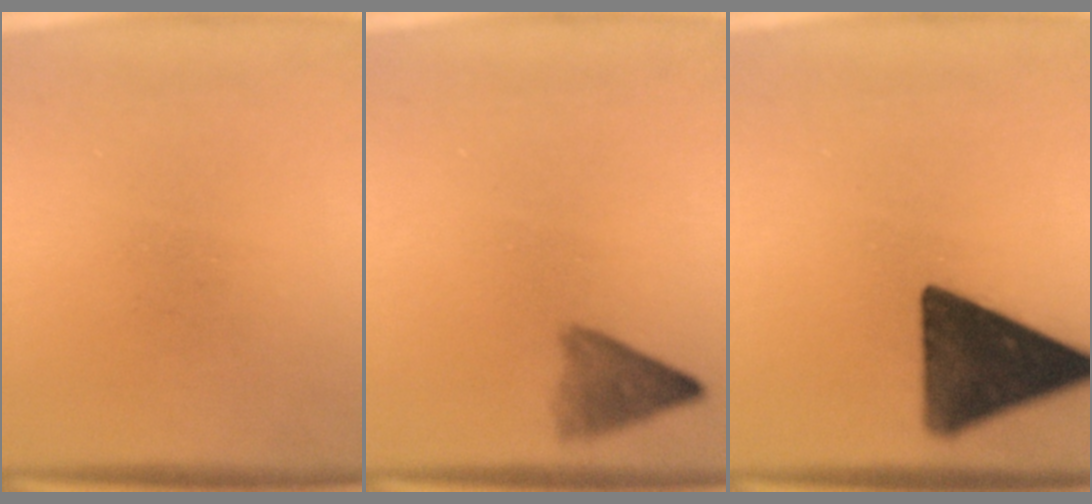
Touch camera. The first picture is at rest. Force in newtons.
{"total": 3.8}
{"total": 14.9}